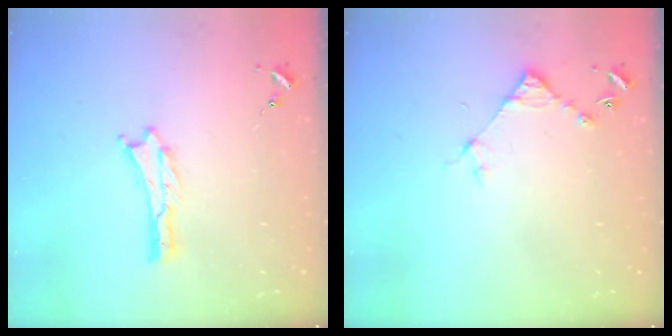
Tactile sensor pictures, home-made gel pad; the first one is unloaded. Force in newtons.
{"total": 4.3, "press": 4.3, "slide": 0.4}